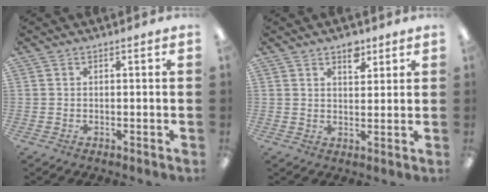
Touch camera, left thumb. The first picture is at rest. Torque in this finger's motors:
{"motor_torque": [-0.32, -0.21, -0.08, 0.05, 0.03]}